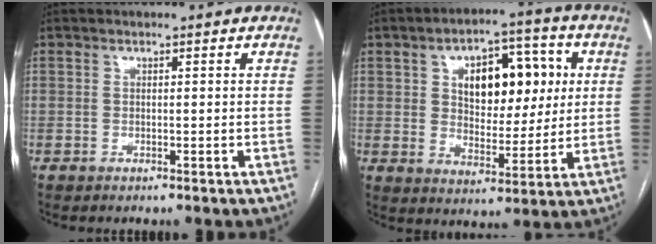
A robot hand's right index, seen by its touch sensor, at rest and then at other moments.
{"total": 13.4, "force": [3.5, 7.2, 10.7], "torque": [-0.162, 0.024, 0.061]}